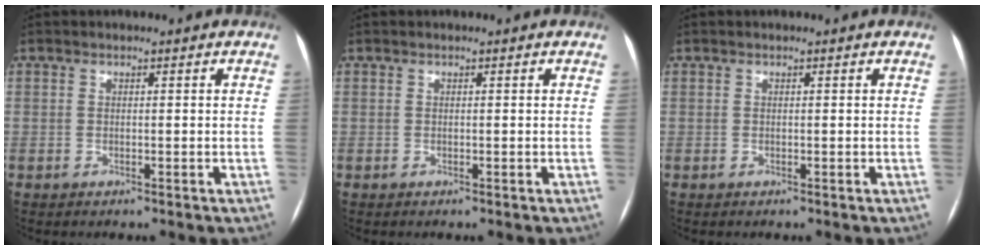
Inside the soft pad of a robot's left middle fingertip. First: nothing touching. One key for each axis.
{"total": 0.0}
{"total": 0.0}